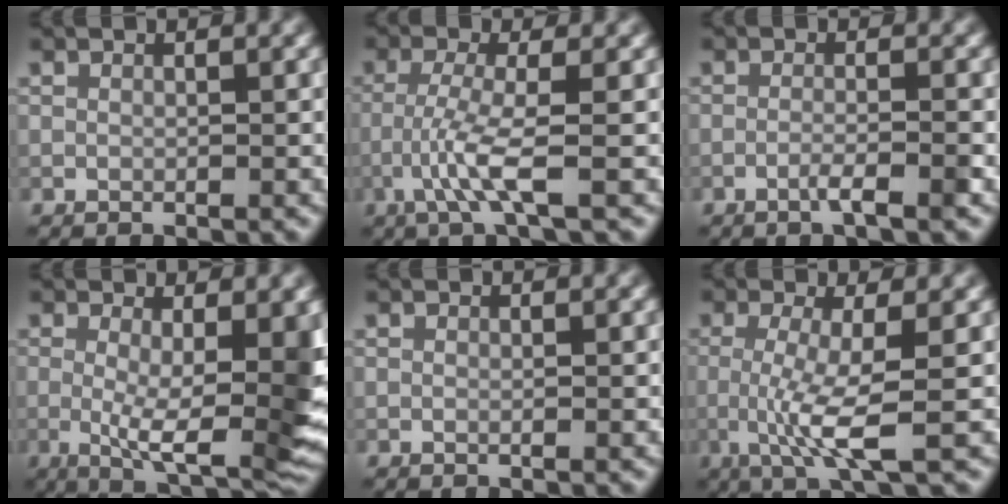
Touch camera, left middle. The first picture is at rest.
{"total": 3.8, "force": [-1.5, 0.1, 3.4], "torque": [-0.076, 0.005, -0.039]}
{"total": 2.3, "force": [-1.2, 0.3, 2.0], "torque": [-0.027, 0.009, -0.029]}
{"total": 9.6, "force": [-0.4, 2.6, 9.3], "torque": [-0.144, -0.019, -0.002]}
{"total": 0.0}
{"total": 5.0, "force": [-0.9, 0.8, 4.9], "torque": [-0.101, -0.011, -0.019]}